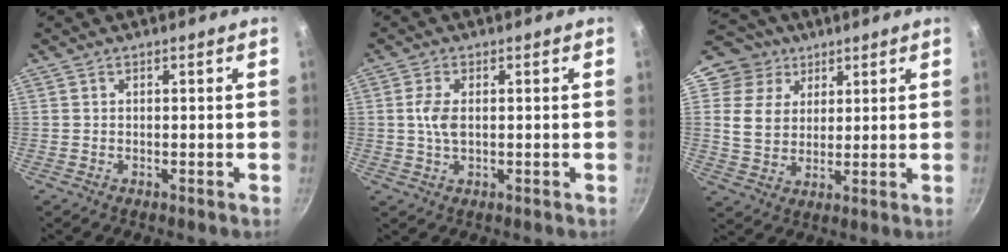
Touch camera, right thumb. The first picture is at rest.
{"total": 4.0, "force": [0.3, 2.1, 3.4], "torque": [-0.070, 0.003, 0.004]}
{"total": 10.2, "force": [4.9, 8.3, 3.1], "torque": [-0.023, -0.012, 0.080]}